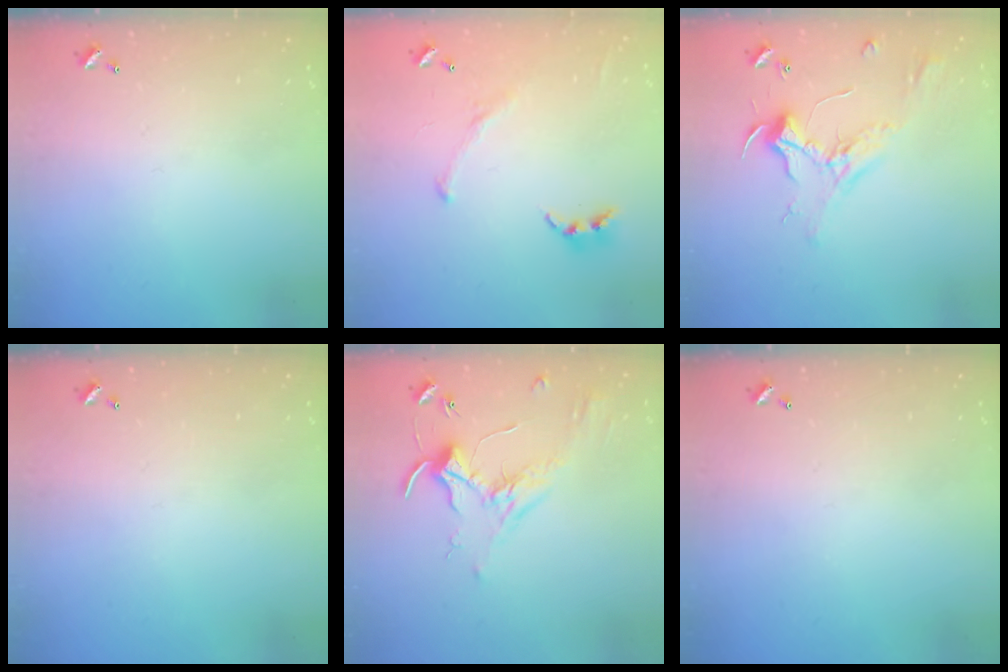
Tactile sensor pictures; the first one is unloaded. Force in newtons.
{"total": 2.3, "press": 2.1, "slide": 1.0}
{"total": 2.3, "press": 2.1, "slide": 0.9}
{"total": 0.0}
{"total": 1.6, "press": 1.6, "slide": 0.4}
{"total": 0.0}